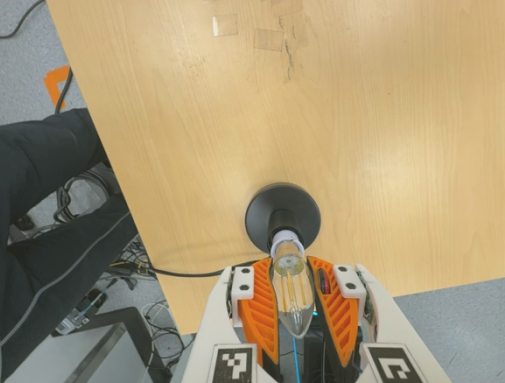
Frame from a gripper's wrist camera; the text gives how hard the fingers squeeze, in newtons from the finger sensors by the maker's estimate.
{"total": 19.7, "left": 19.4, "right": 20.1}